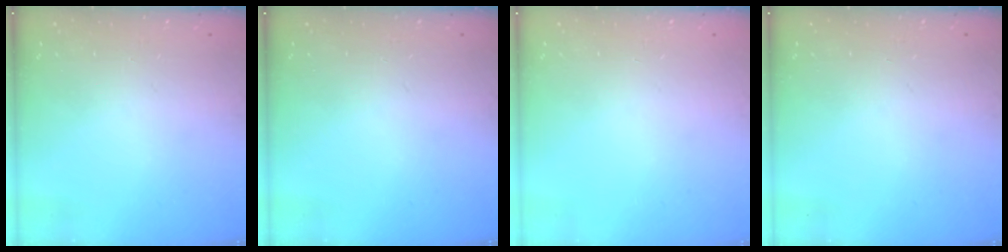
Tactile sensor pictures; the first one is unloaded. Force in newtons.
{"total": 0.0}
{"total": 0.0}
{"total": 0.0}